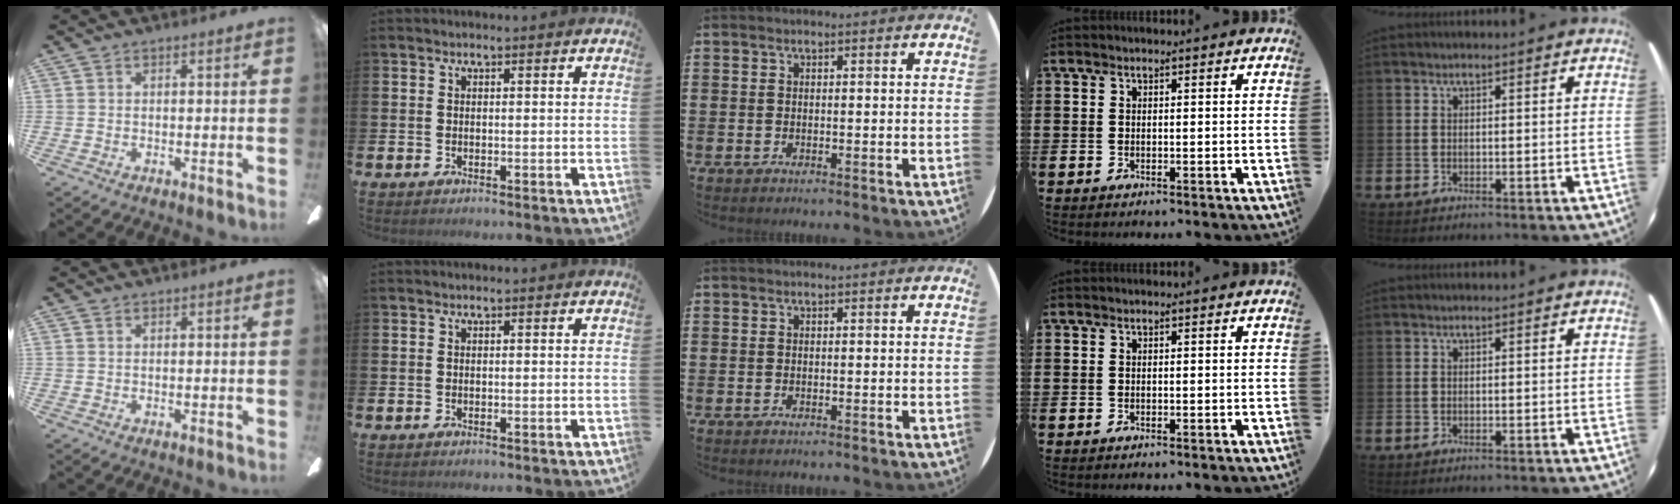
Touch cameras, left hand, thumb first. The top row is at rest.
{}